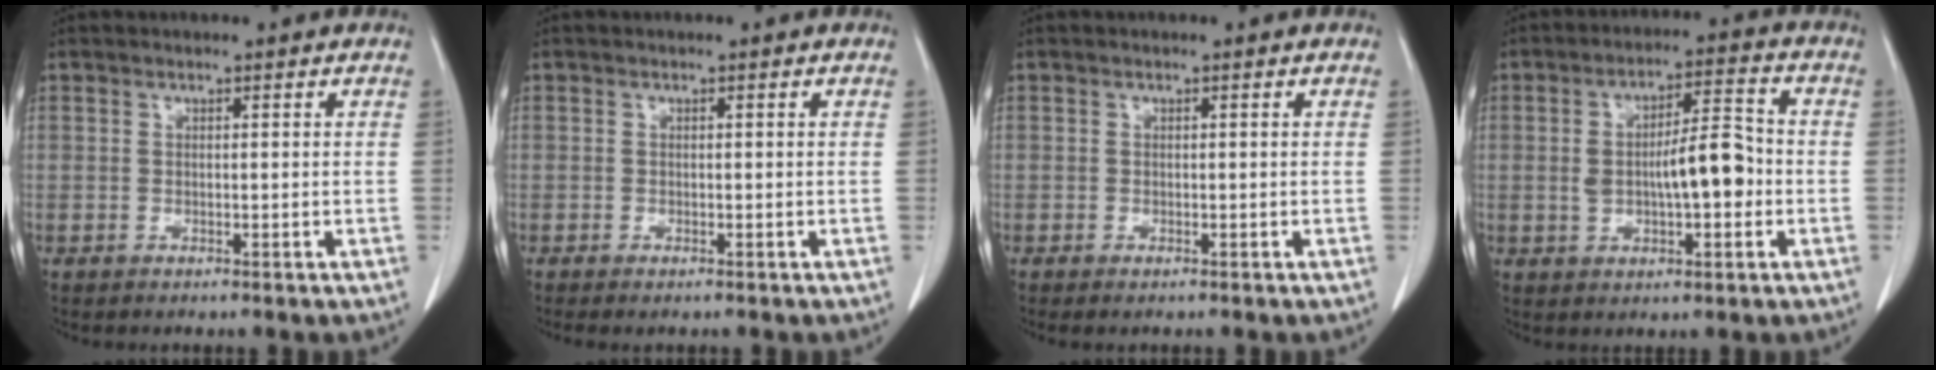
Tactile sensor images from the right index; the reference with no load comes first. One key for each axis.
{"total": 1.0, "fx": -0.7, "fy": 0.2, "fz": 0.7, "tx": -0.010, "ty": -0.002, "tz": -0.010}
{"total": 0.8, "fx": -0.4, "fy": 0.2, "fz": 0.6, "tx": -0.010, "ty": -0.002, "tz": -0.006}
{"total": 9.0, "fx": -0.9, "fy": 2.7, "fz": 8.6, "tx": -0.148, "ty": 0.020, "tz": -0.011}